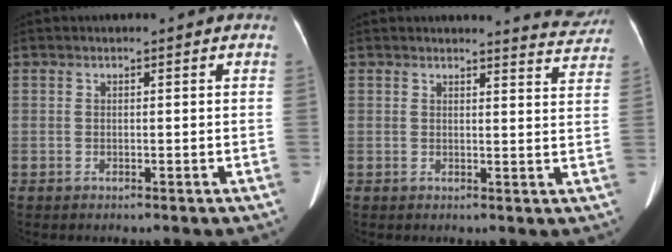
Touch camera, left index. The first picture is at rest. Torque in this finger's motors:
{"motor_torque": [0.36, -0.45, 0.00, 0.01]}